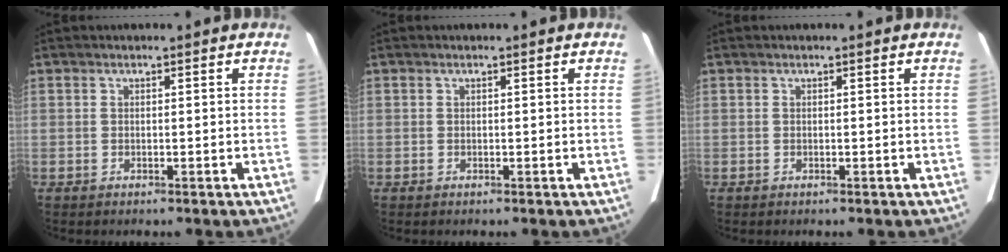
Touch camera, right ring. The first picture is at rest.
{"total": 0.0}
{"total": 0.0}